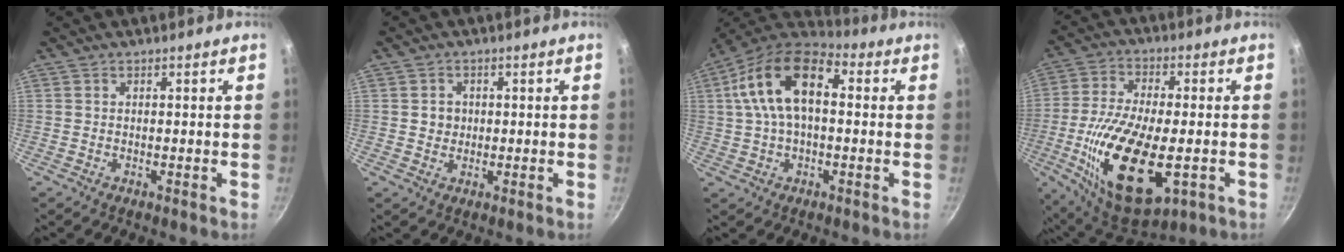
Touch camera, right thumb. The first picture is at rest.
{"total": 2.6, "force": [0.3, 2.4, 1.0], "torque": [-0.002, 0.003, 0.004]}
{"total": 15.9, "force": [2.5, 8.8, 13.0], "torque": [-0.240, 0.042, 0.037]}
{"total": 21.5, "force": [-5.3, 9.7, 18.5], "torque": [-0.355, -0.009, -0.073]}